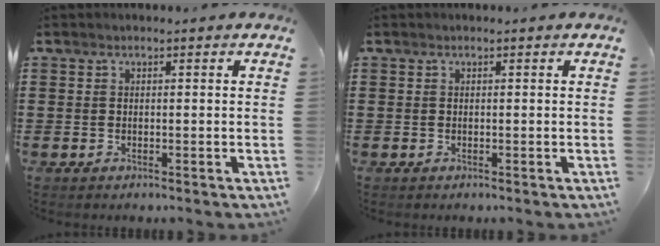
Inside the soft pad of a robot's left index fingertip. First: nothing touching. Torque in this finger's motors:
{"motor_torque": [0.00, 0.00, 0.00, 0.00]}